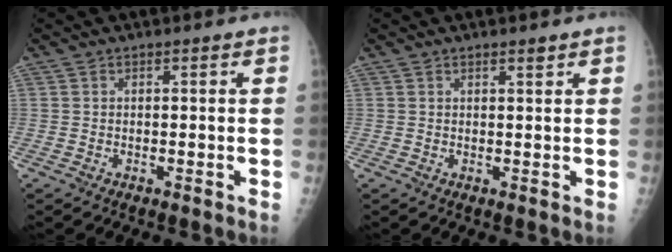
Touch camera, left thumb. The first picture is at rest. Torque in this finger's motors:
{"motor_torque": [-0.01, 0.11, -0.24, -0.20, 0.03]}